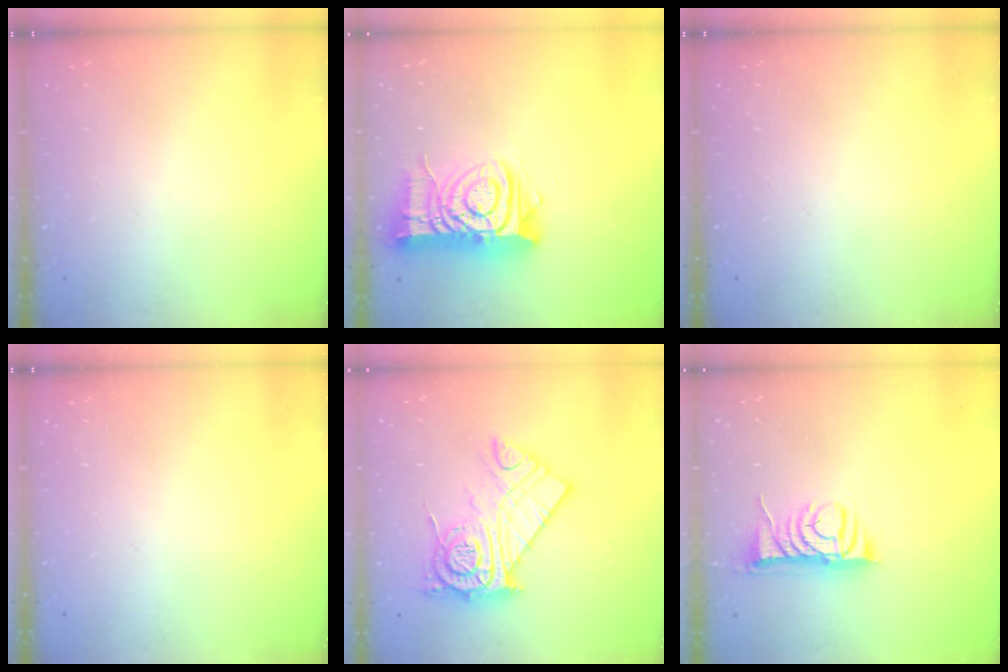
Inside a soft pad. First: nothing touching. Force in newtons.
{"total": 13.2, "press": 13.2, "slide": 1.5}
{"total": 0.0}
{"total": 0.0}
{"total": 14.8, "press": 14.8, "slide": 1.2}
{"total": 9.0, "press": 8.9, "slide": 0.5}